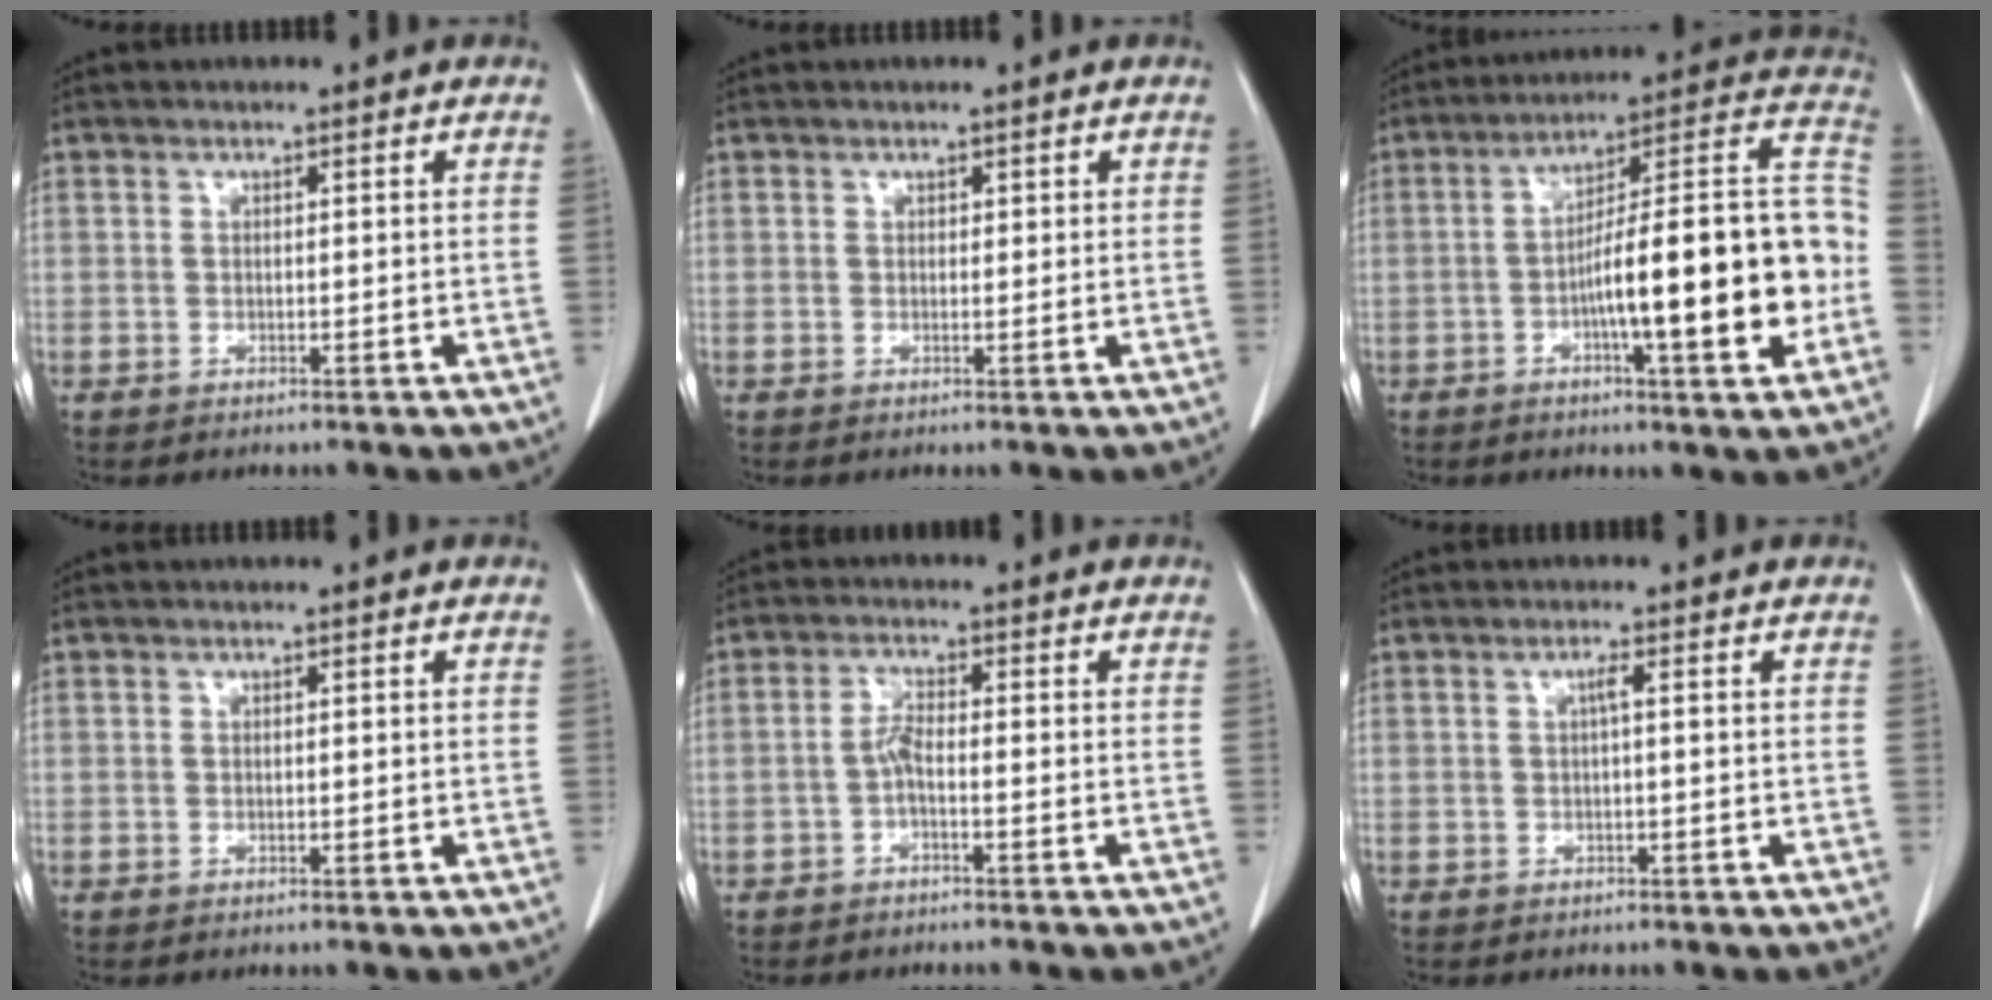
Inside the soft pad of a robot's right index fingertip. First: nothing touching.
{"total": 0.7, "force": [0.3, 0.5, 0.4], "torque": [0.001, 0.000, 0.004]}
{"total": 20.9, "force": [-4.4, 2.2, 20.3], "torque": [-0.264, 0.027, -0.064]}
{"total": 0.0}
{"total": 2.3, "force": [-0.9, 0.4, 2.1], "torque": [-0.041, 0.003, -0.022]}
{"total": 1.0, "force": [0.1, 0.0, 1.0], "torque": [-0.020, 0.002, 0.001]}